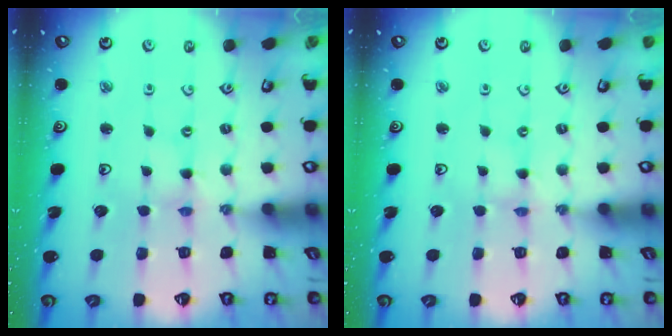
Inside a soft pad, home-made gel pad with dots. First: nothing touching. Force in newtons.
{"total": 0.0}